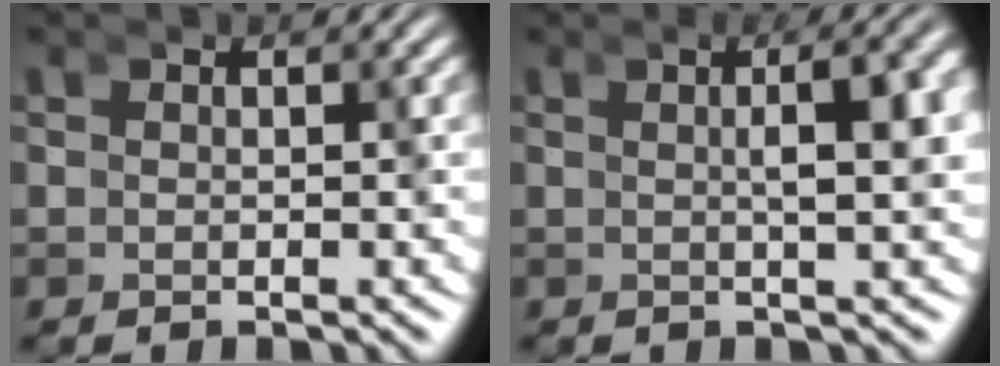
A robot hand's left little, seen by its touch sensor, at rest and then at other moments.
{"total": 4.4, "force": [0.2, 1.5, 4.2], "torque": [-0.032, 0.014, -0.005]}